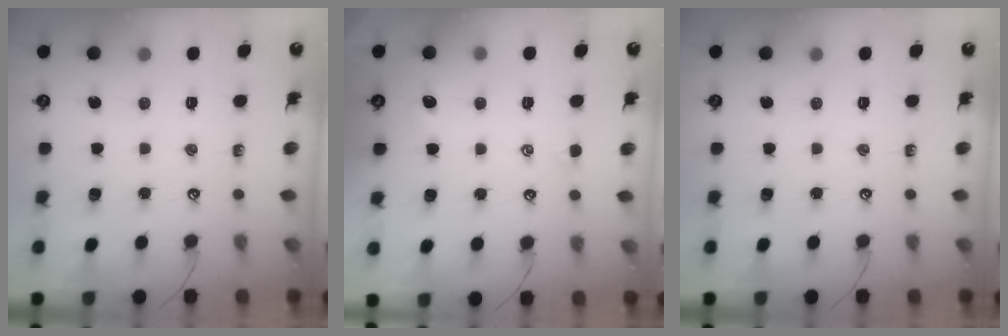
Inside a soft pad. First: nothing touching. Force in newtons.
{"total": 0.8, "press": 0.7, "slide": 0.5}
{"total": 0.0}